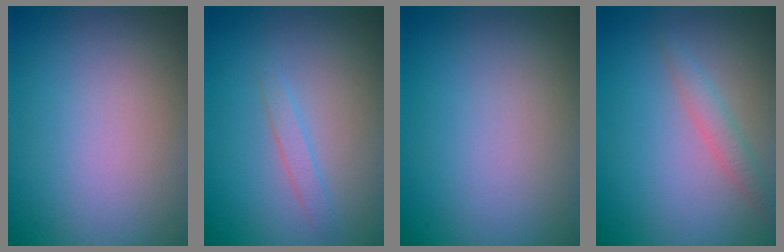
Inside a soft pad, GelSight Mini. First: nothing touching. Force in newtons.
{"total": 1.3, "press": 1.3, "slide": 0.0}
{"total": 0.0}
{"total": 1.6, "press": 1.6, "slide": 0.1}